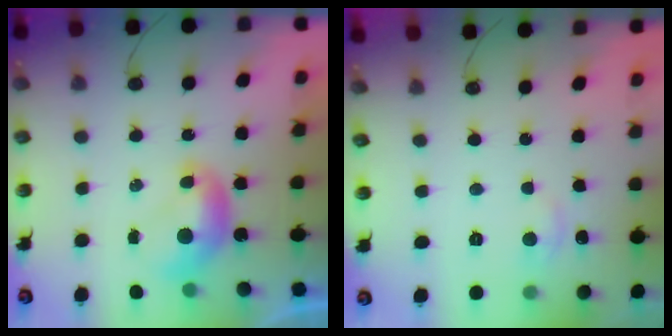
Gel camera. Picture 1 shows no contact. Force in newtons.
{"total": 2.1, "press": 2.0, "slide": 0.7}